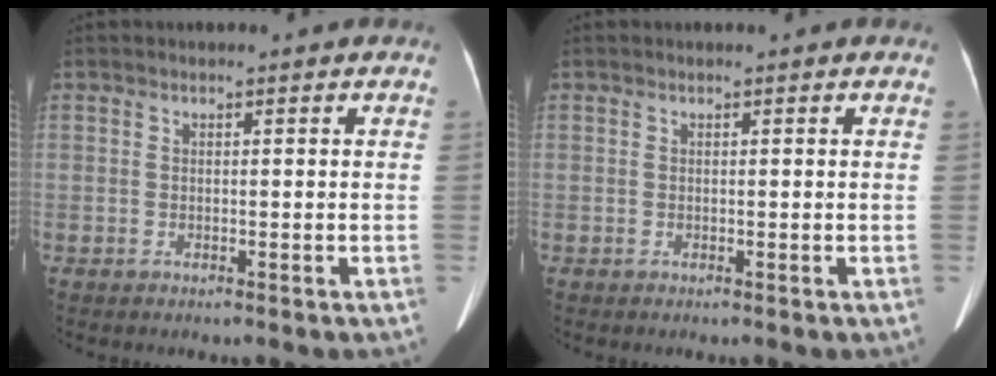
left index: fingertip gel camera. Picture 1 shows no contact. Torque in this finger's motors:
{"motor_torque": [-0.03, -0.01, 0.00, -0.01]}